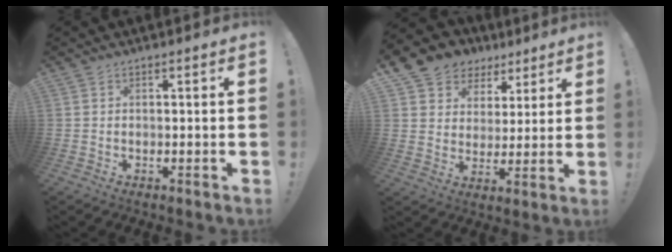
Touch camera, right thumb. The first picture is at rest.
{"total": 9.1, "force": [5.2, 7.3, 1.8], "torque": [-0.028, -0.043, 0.106]}